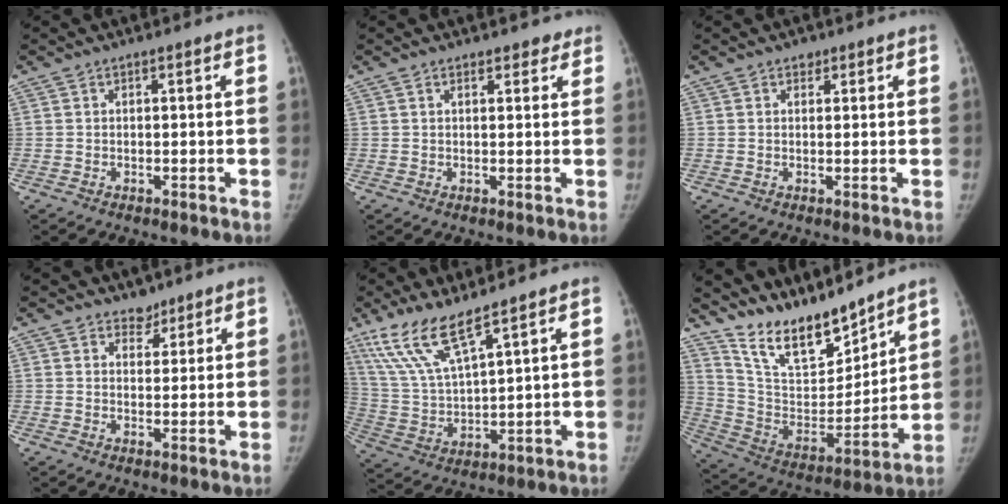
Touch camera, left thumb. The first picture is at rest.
{"total": 2.5, "force": [1.9, 1.3, 1.0], "torque": [0.006, -0.006, 0.020]}
{"total": 1.5, "force": [1.0, 1.0, 0.4], "torque": [0.006, -0.005, 0.012]}
{"total": 2.8, "force": [2.2, 1.7, 0.2], "torque": [0.018, -0.015, 0.030]}
{"total": 11.6, "force": [8.4, 1.9, 7.8], "torque": [-0.159, -0.041, 0.185]}
{"total": 17.0, "force": [14.9, 4.8, 6.7], "torque": [-0.081, -0.098, 0.281]}